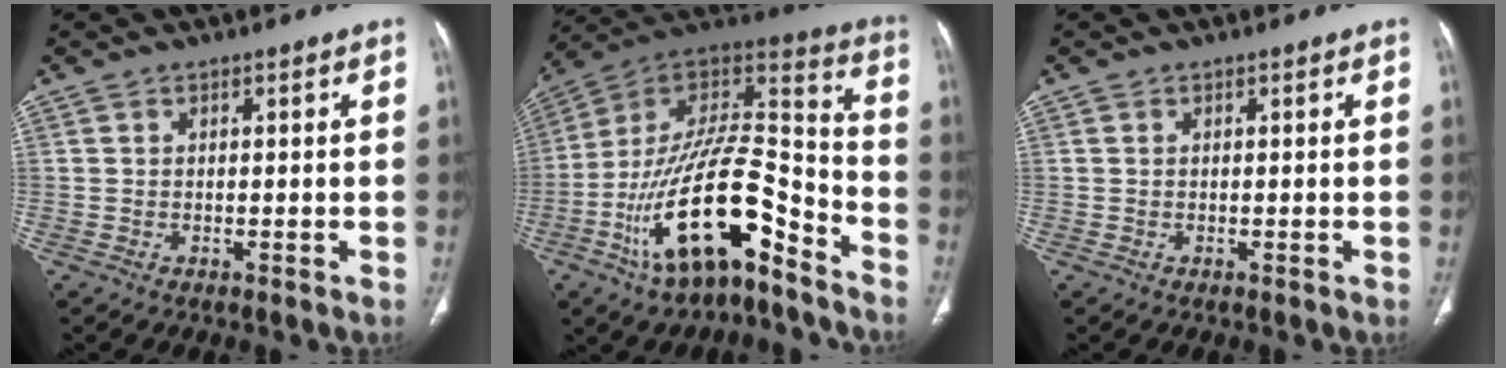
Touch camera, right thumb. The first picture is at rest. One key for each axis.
{"total": 22.9, "fx": -12.4, "fy": 8.7, "fz": 17.2, "tx": -0.298, "ty": 0.089, "tz": -0.214}
{"total": 0.0}